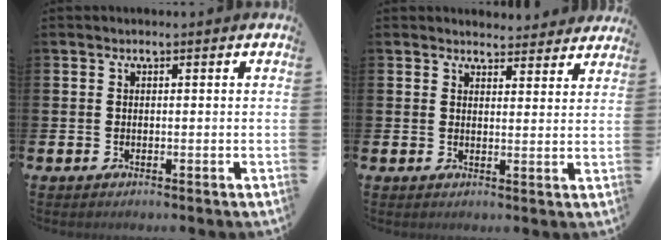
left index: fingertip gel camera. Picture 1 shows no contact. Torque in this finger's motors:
{"motor_torque": [-0.21, 0.21, -0.16, 0.00]}